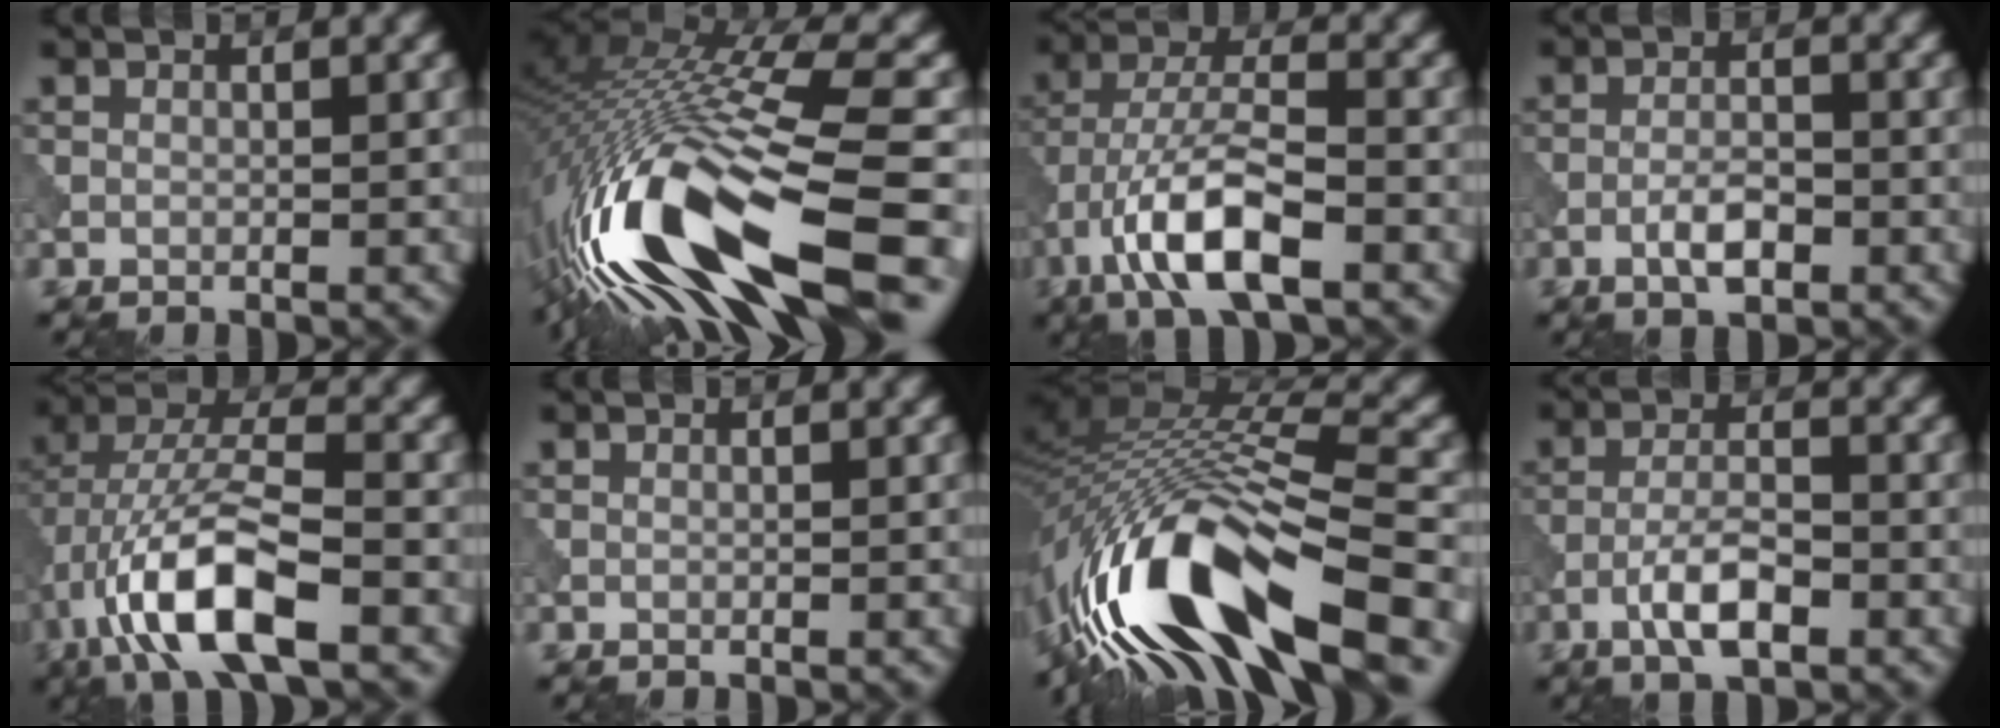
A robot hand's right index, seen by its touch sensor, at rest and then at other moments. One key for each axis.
{"total": 15.8, "fx": -6.3, "fy": 4.7, "fz": 13.7, "tx": -0.262, "ty": 0.006, "tz": -0.105}
{"total": 9.0, "fx": -4.2, "fy": 3.0, "fz": 7.3, "tx": -0.134, "ty": 0.011, "tz": -0.085}
{"total": 2.8, "fx": -1.3, "fy": 0.9, "fz": 2.3, "tx": -0.045, "ty": 0.003, "tz": -0.029}
{"total": 10.6, "fx": -4.1, "fy": 3.8, "fz": 9.0, "tx": -0.181, "ty": 0.013, "tz": -0.081}
{"total": 0.0}
{"total": 15.1, "fx": -7.4, "fy": 5.1, "fz": 12.1, "tx": -0.240, "ty": 0.011, "tz": -0.127}
{"total": 4.5, "fx": -2.2, "fy": 1.4, "fz": 3.6, "tx": -0.070, "ty": 0.005, "tz": -0.047}